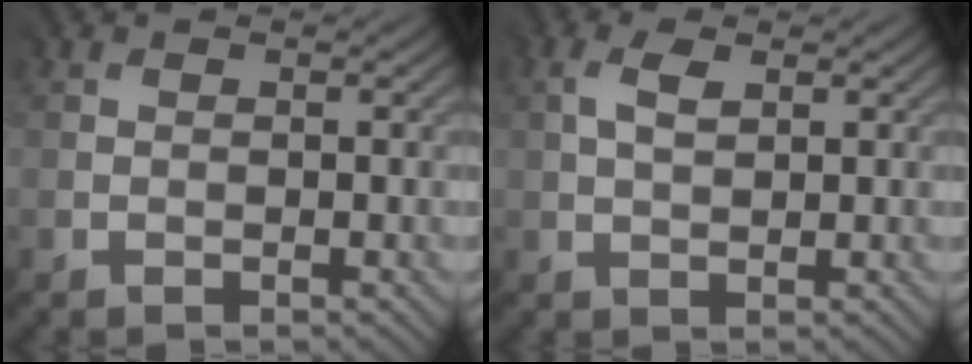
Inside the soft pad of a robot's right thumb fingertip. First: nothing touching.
{"total": 2.7, "force": [1.3, 1.4, 1.9], "torque": [-0.052, 0.004, 0.024]}